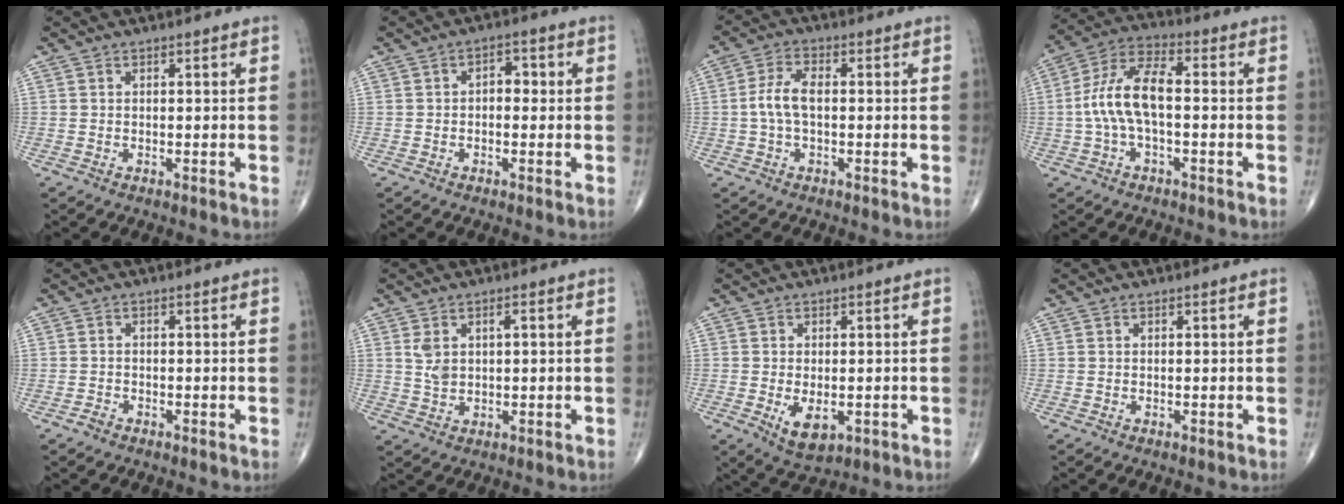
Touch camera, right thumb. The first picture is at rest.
{"total": 3.2, "force": [0.1, 2.0, 2.5], "torque": [-0.020, 0.011, -0.005]}
{"total": 5.4, "force": [-0.3, 2.7, 4.7], "torque": [-0.105, 0.017, -0.009]}
{"total": 10.8, "force": [-0.8, 4.9, 9.6], "torque": [-0.203, 0.039, -0.021]}
{"total": 1.0, "force": [-0.8, 0.5, 0.2], "torque": [-0.006, 0.002, -0.018]}
{"total": 4.3, "force": [1.1, 2.6, 3.3], "torque": [-0.059, 0.001, 0.025]}
{"total": 5.5, "force": [-1.4, 3.1, 4.4], "torque": [-0.065, -0.011, -0.013]}
{"total": 0.0}